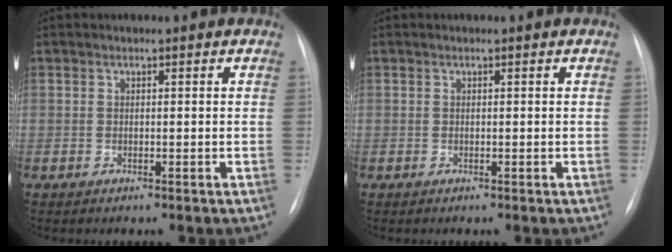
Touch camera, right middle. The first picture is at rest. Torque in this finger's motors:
{"motor_torque": [-0.27, 0.08, -0.02, 0.00]}